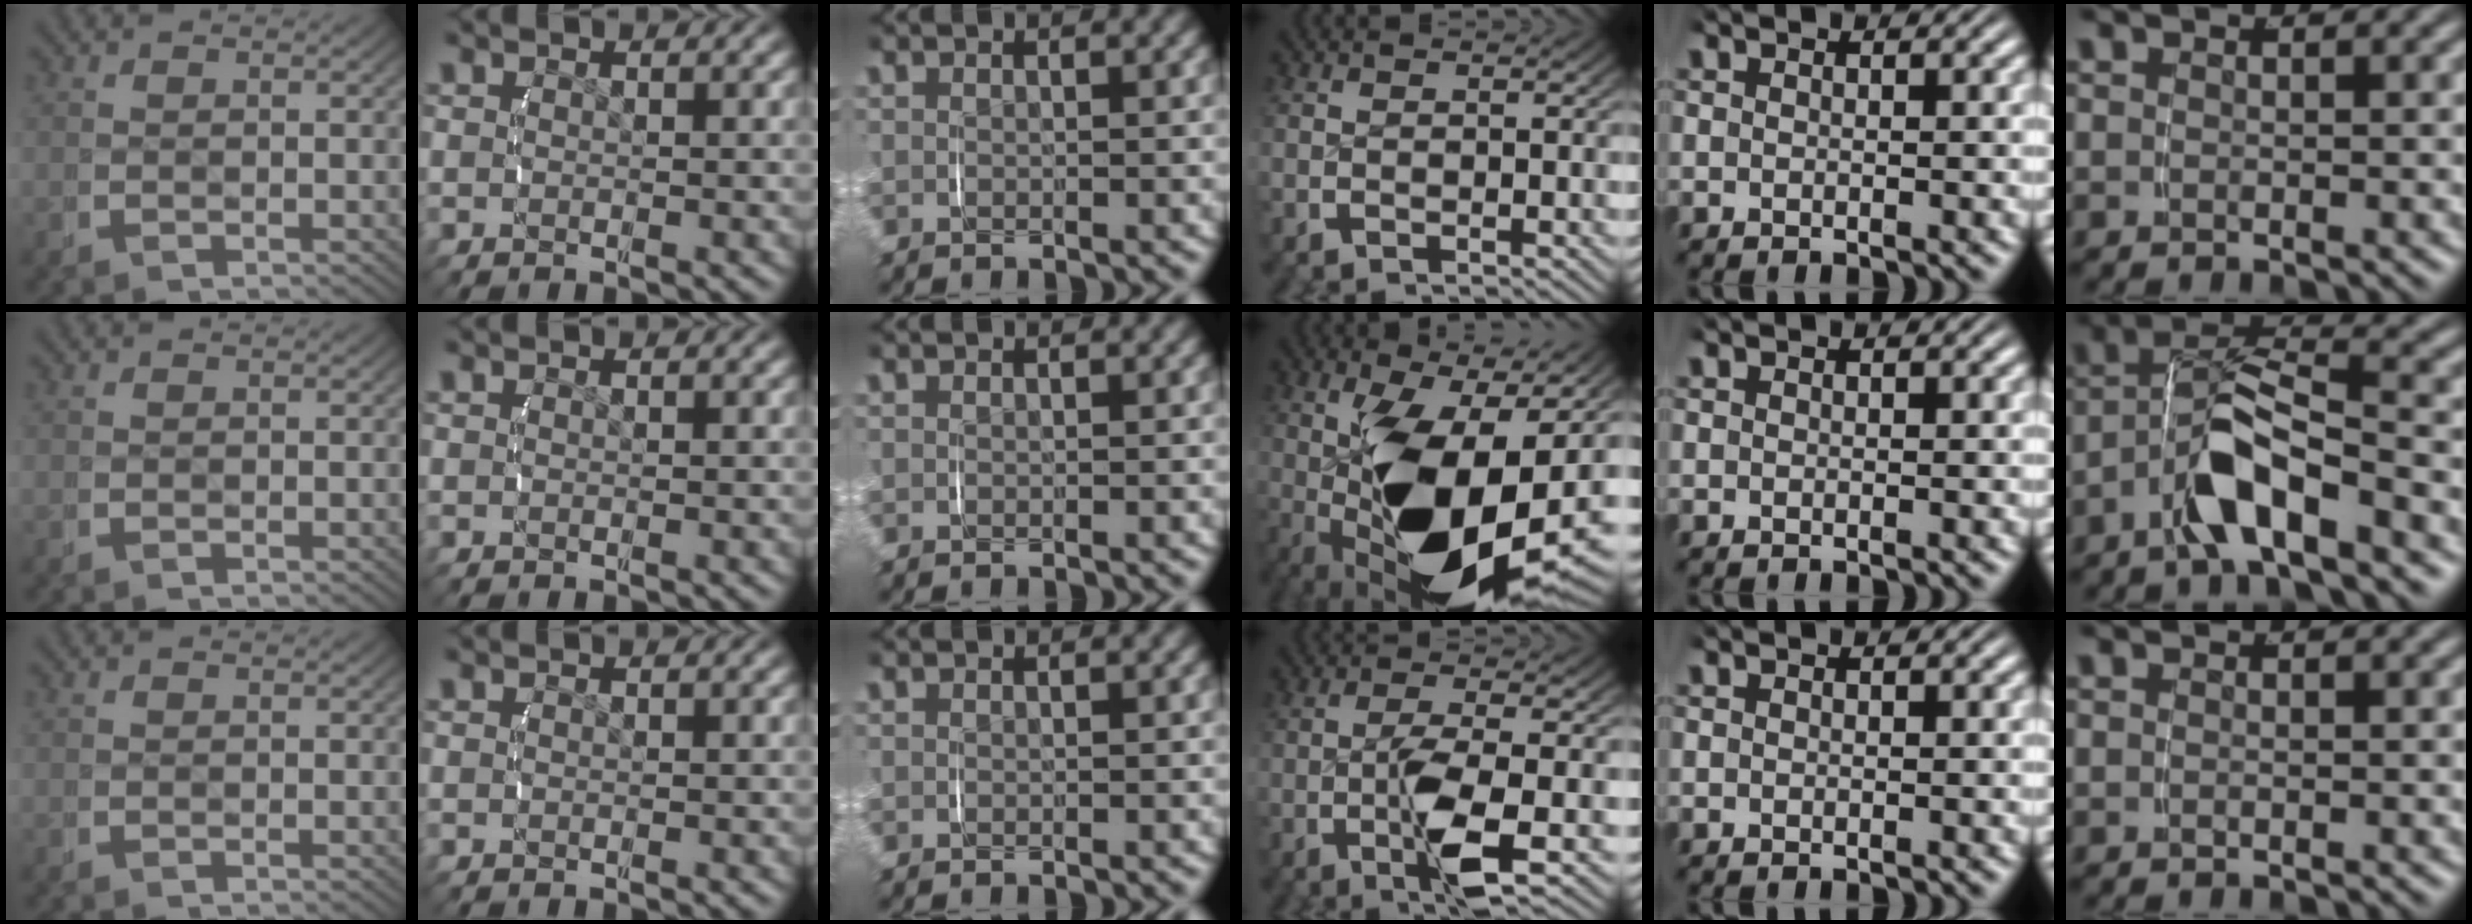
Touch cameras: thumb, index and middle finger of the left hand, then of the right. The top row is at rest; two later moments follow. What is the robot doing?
{"motion": "lift_and_place", "object": "jar lid"}